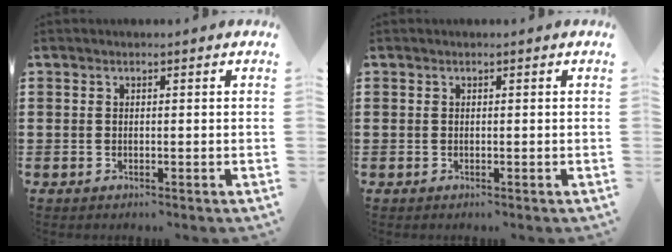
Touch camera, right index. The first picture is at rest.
{"total": 0.0}